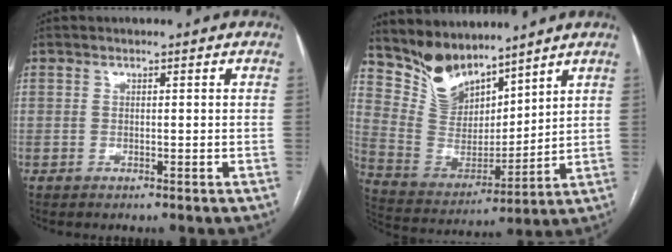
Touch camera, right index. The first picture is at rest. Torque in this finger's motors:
{"motor_torque": [0.43, 0.58, 0.09, 0.03]}